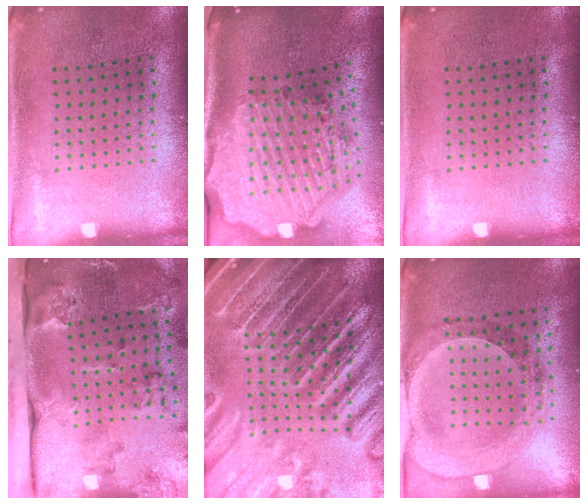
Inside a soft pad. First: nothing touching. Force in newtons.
{"total": 3.8, "press": 3.2, "slide": 2.1}
{"total": 0.0}
{"total": 3.9, "press": 2.7, "slide": 2.8}
{"total": 5.4, "press": 4.7, "slide": 2.6}
{"total": 1.5, "press": 1.5, "slide": 0.3}